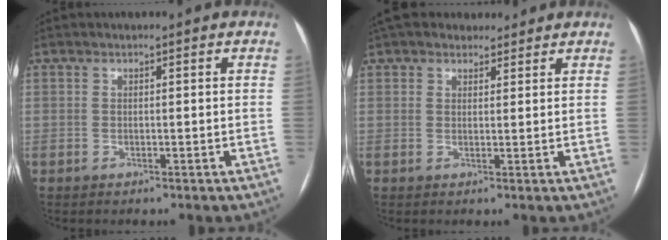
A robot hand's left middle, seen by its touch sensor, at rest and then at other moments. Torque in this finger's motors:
{"motor_torque": [1.00, -1.14, 0.15, 0.03]}